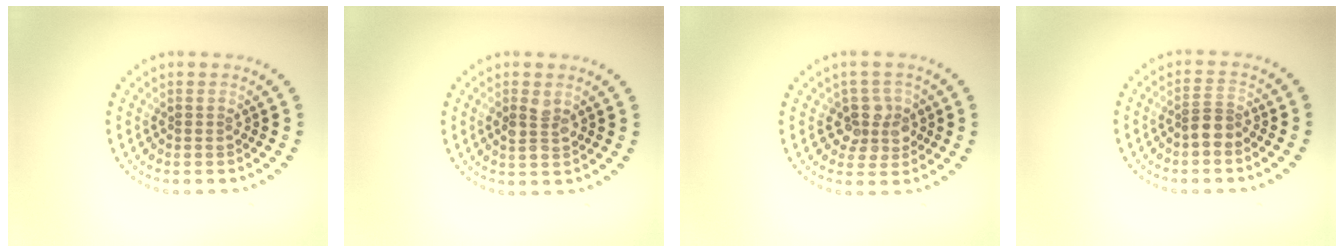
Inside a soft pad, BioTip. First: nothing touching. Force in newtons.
{"total": 2.1, "press": 2.0, "slide": 0.2}
{"total": 3.0, "press": 2.7, "slide": 1.2}
{"total": 1.9, "press": 1.6, "slide": 1.0}